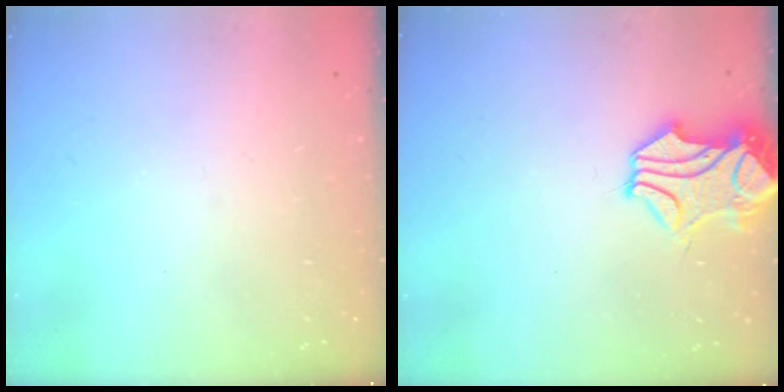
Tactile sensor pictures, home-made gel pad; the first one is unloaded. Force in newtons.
{"total": 2.4, "press": 2.0, "slide": 1.3}